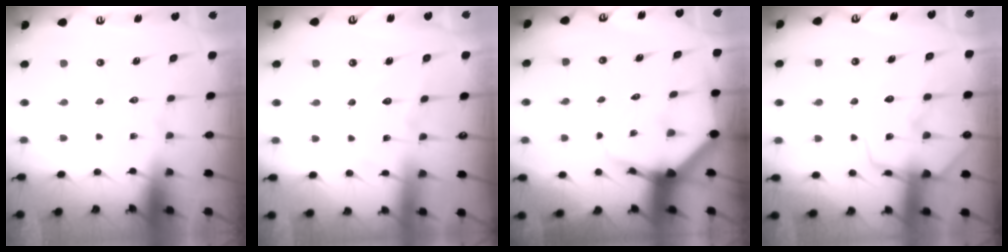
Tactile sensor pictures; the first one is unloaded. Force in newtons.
{"total": 7.7, "press": 7.6, "slide": 0.9}
{"total": 6.0, "press": 6.0, "slide": 0.4}
{"total": 11.9, "press": 11.9, "slide": 1.0}